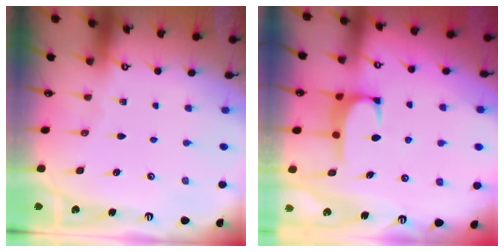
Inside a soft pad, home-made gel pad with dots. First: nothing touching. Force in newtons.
{"total": 1.3, "press": 1.1, "slide": 0.6}